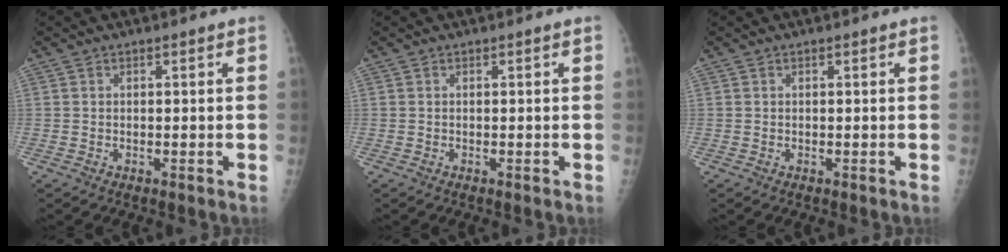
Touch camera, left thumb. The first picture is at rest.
{"total": 0.0}
{"total": 0.0}